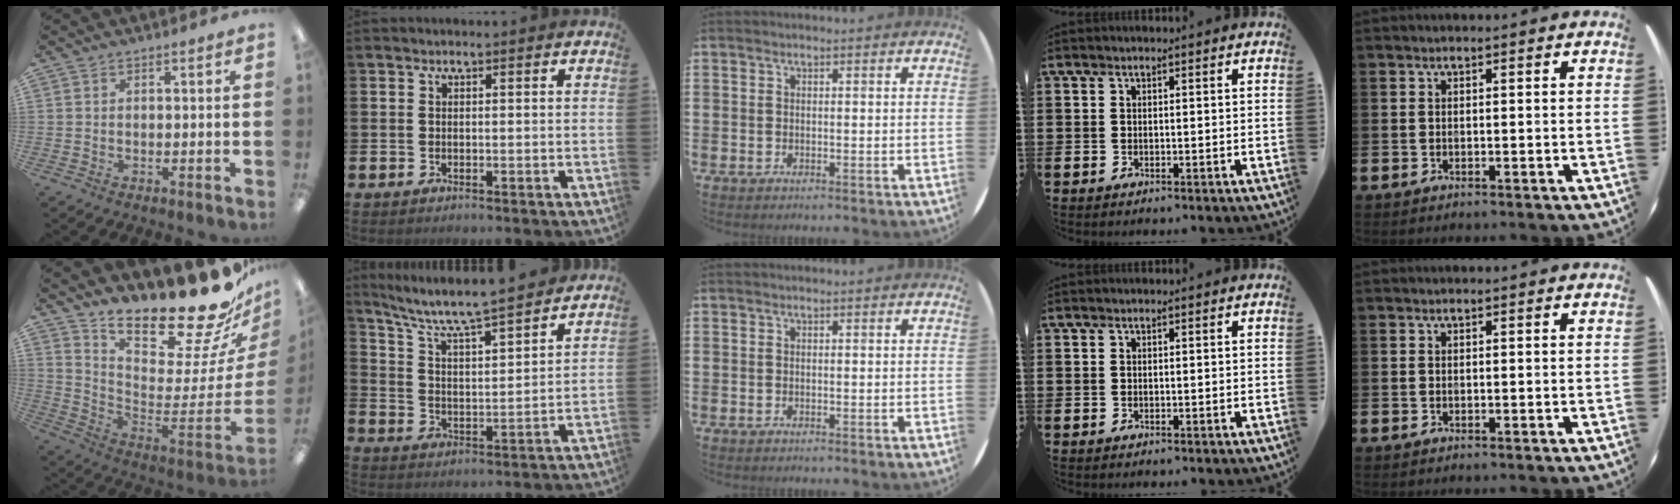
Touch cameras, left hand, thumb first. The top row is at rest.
{"thumb": {"total": 22.9, "force": [20.0, 5.2, 9.9], "torque": [-0.120, -0.177, 0.335]}, "index": {"total": 7.8, "force": [7.2, 0.5, 2.9], "torque": [-0.089, -0.055, 0.121]}}